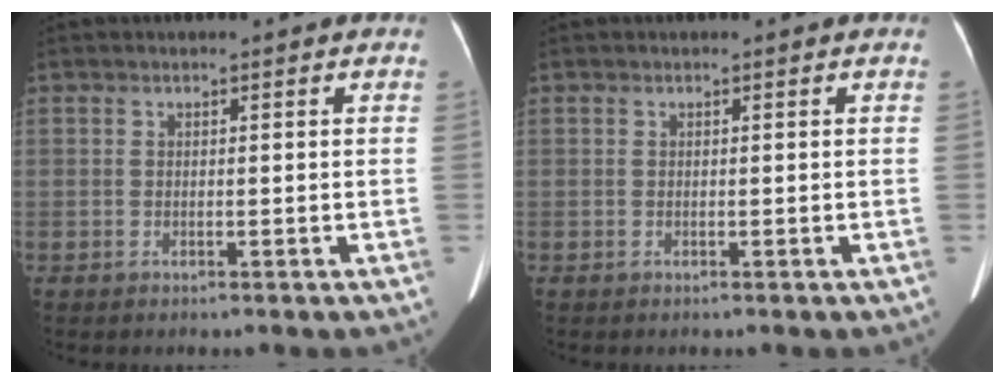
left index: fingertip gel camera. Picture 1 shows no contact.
{"total": 0.0}